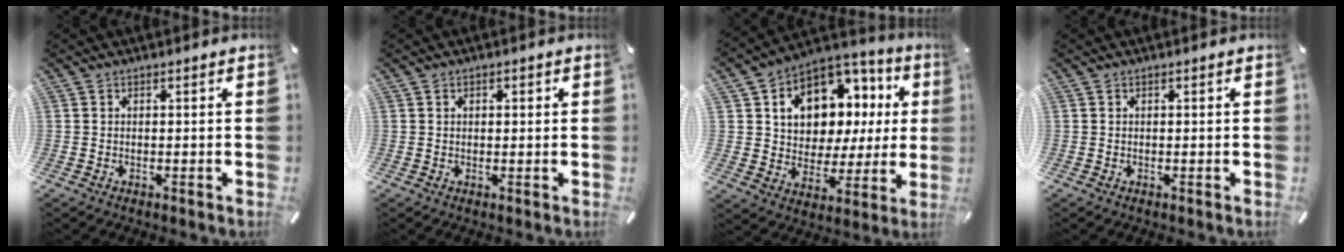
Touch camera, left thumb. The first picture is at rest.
{"total": 1.1, "force": [0.3, 0.7, 0.9], "torque": [-0.017, 0.005, 0.004]}
{"total": 12.6, "force": [4.9, 9.8, 6.2], "torque": [-0.098, -0.044, 0.091]}
{"total": 0.0}